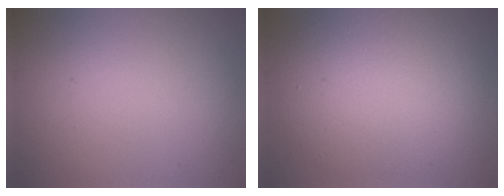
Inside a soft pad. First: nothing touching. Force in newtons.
{"total": 7.6, "press": 7.6, "slide": 0.4}